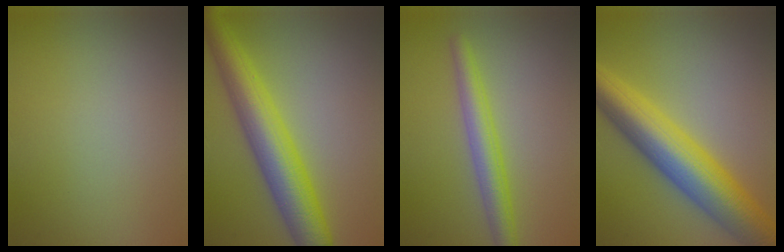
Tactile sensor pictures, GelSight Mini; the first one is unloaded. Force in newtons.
{"total": 7.3, "press": 7.3, "slide": 0.2}
{"total": 3.5, "press": 3.5, "slide": 0.1}
{"total": 10.0, "press": 10.0, "slide": 0.1}